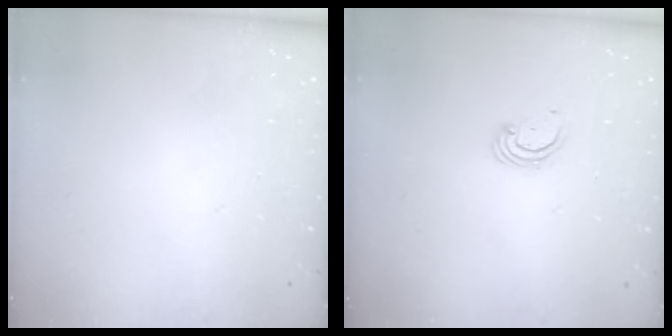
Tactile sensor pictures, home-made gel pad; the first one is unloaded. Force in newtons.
{"total": 2.5, "press": 2.5, "slide": 0.2}